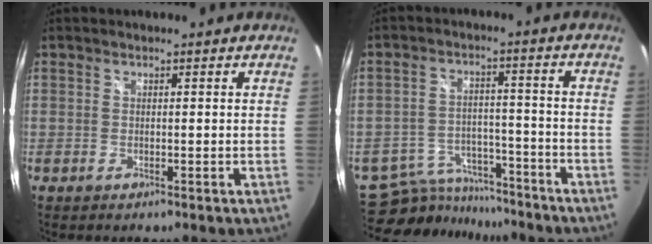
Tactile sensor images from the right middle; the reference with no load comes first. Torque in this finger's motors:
{"motor_torque": [-0.64, -0.56, -0.22, -0.08]}